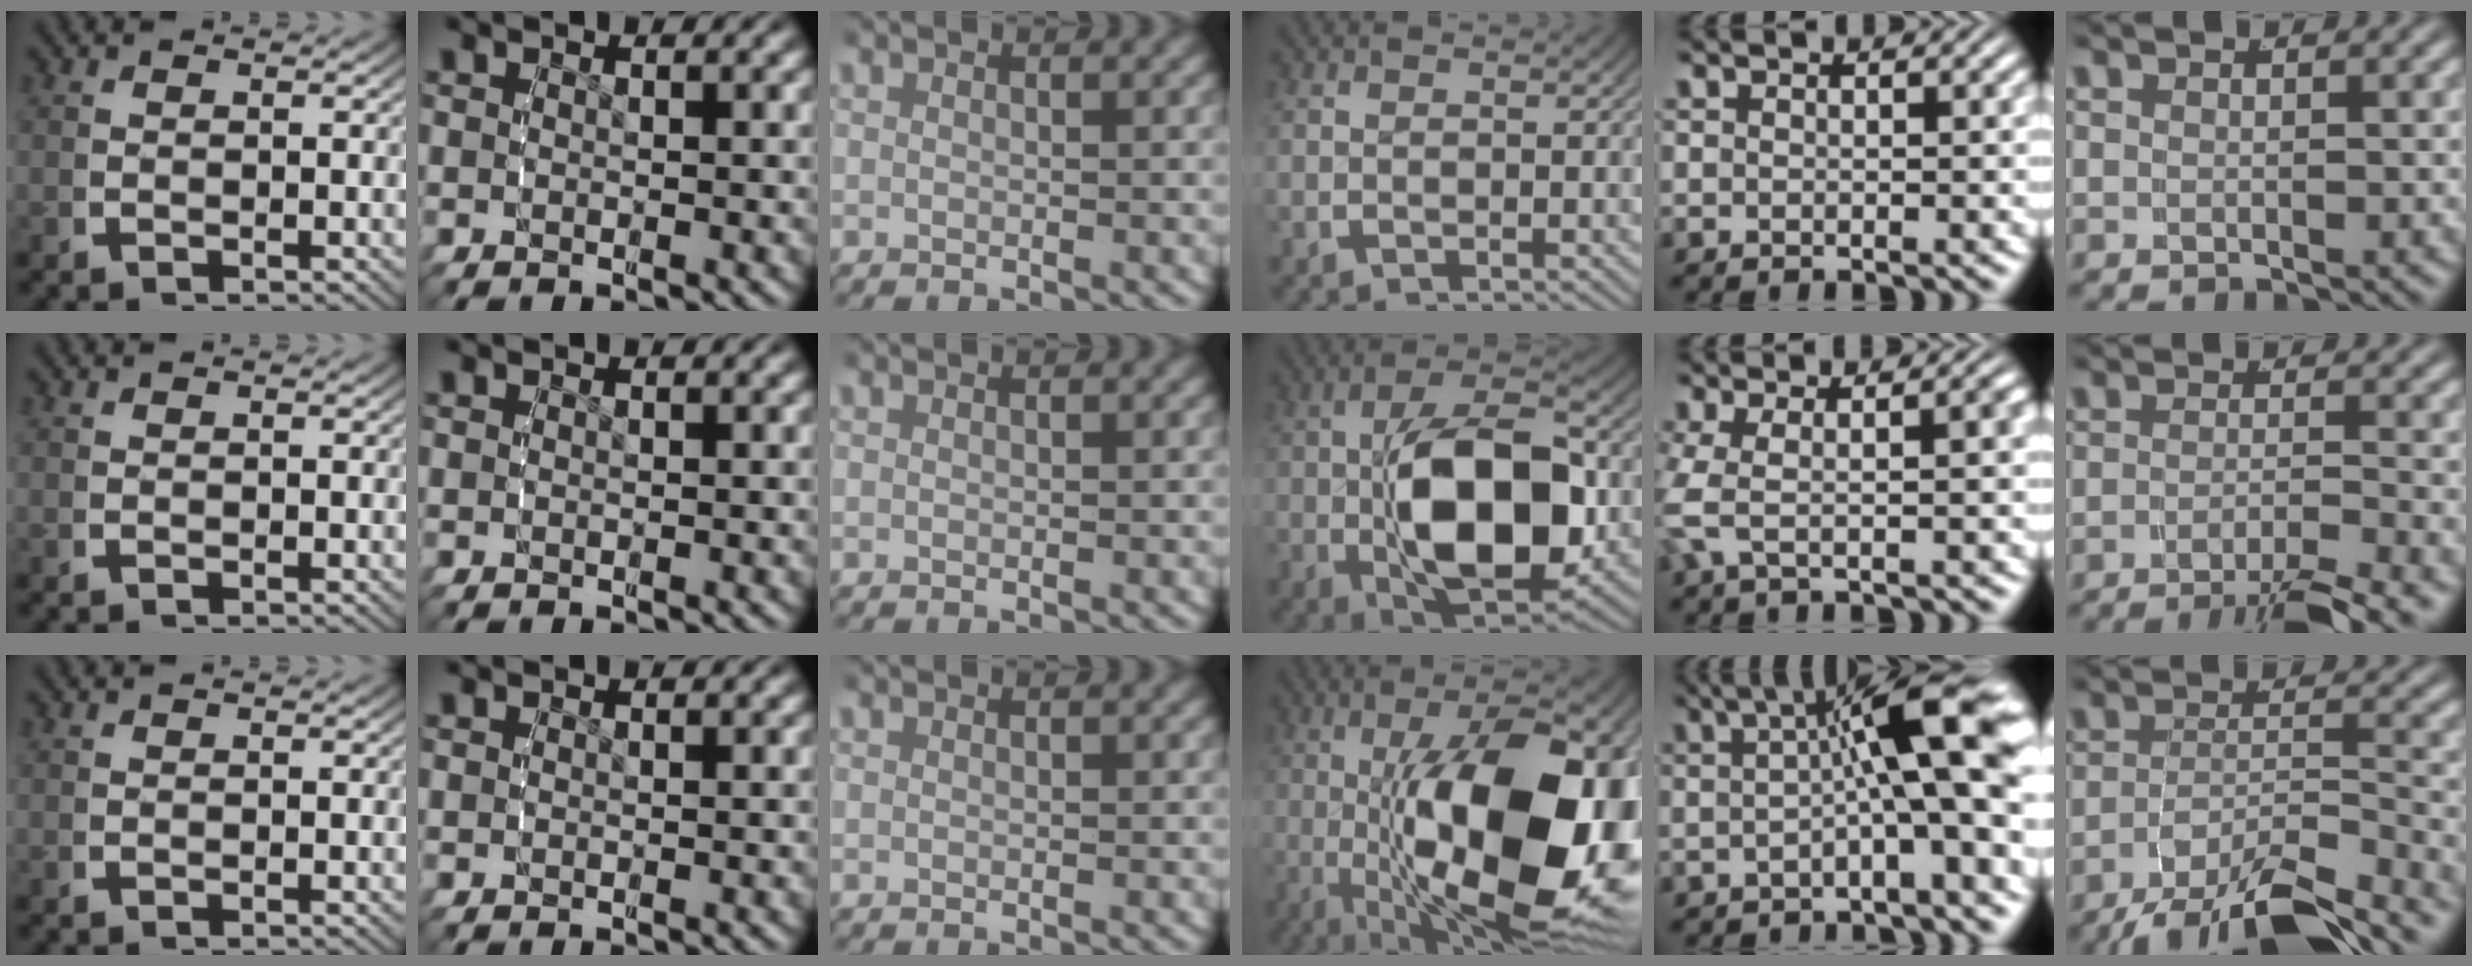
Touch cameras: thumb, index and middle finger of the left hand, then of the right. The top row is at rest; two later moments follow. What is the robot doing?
{"motion": "grasp_and_lifting", "object": "bottle cap"}